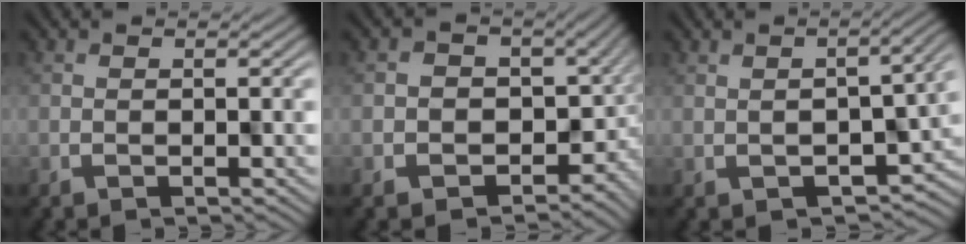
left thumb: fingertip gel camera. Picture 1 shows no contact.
{"total": 4.6, "force": [0.3, 3.9, 2.3], "torque": [-0.035, -0.028, 0.008]}
{"total": 4.5, "force": [-0.5, 1.9, 4.0], "torque": [-0.057, -0.017, 0.003]}